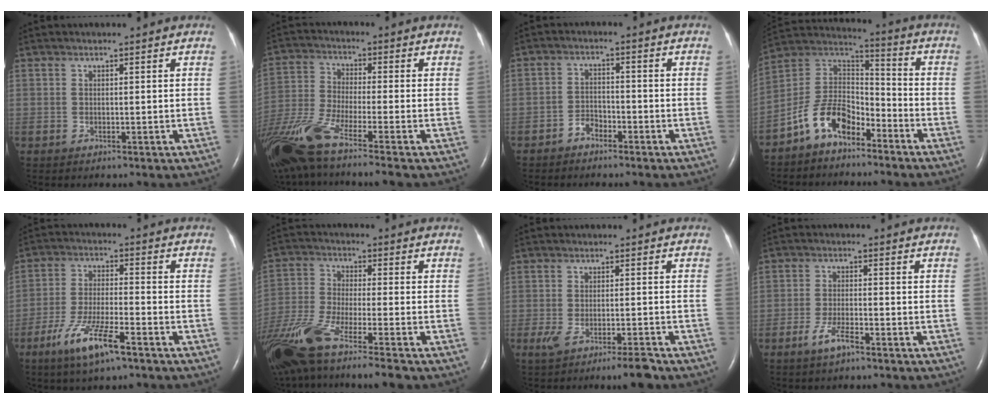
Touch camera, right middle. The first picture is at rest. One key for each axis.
{"total": 14.1, "fx": -10.3, "fy": -0.1, "fz": 9.6, "tx": -0.217, "ty": -0.036, "tz": -0.200}
{"total": 2.6, "fx": -2.0, "fy": 1.4, "fz": 1.0, "tx": -0.018, "ty": 0.005, "tz": -0.037}
{"total": 10.4, "fx": -6.9, "fy": 5.2, "fz": 5.7, "tx": -0.124, "ty": 0.029, "tz": -0.137}
{"total": 9.5, "fx": -5.7, "fy": 1.4, "fz": 7.4, "tx": -0.152, "ty": -0.015, "tz": -0.104}
{"total": 16.8, "fx": -12.6, "fy": 0.7, "fz": 11.0, "tx": -0.254, "ty": -0.047, "tz": -0.234}
{"total": 4.6, "fx": -3.2, "fy": 0.3, "fz": 3.3, "tx": -0.065, "ty": -0.008, "tz": -0.056}
{"total": 3.9, "fx": -2.6, "fy": 0.8, "fz": 2.9, "tx": -0.065, "ty": -0.003, "tz": -0.050}